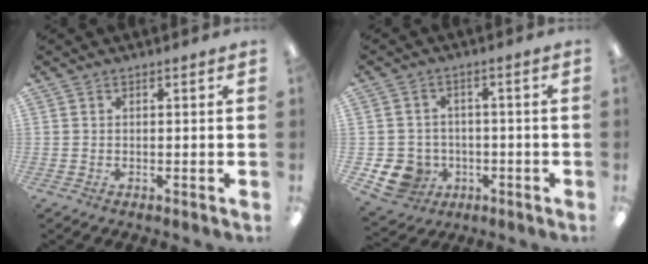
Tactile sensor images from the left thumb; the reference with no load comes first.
{"total": 7.9, "force": [-3.1, 6.8, 2.4], "torque": [-0.068, 0.017, -0.052]}